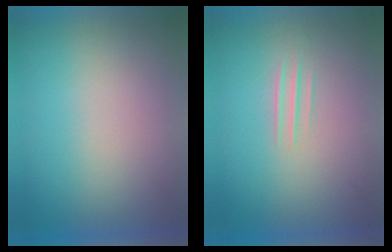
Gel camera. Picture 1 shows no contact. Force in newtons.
{"total": 1.0}